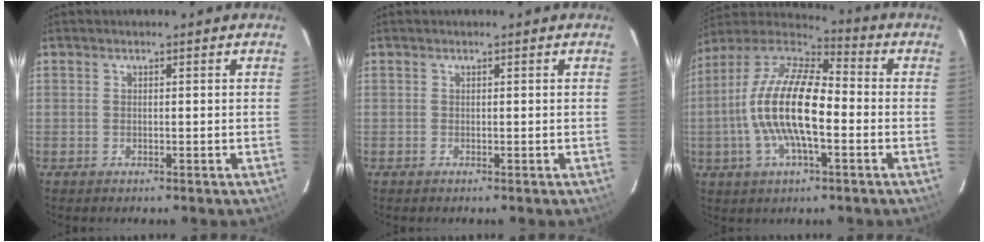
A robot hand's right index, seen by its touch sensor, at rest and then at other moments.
{"total": 0.0}
{"total": 17.1, "force": [-2.7, 6.1, 15.8], "torque": [-0.301, 0.001, -0.060]}